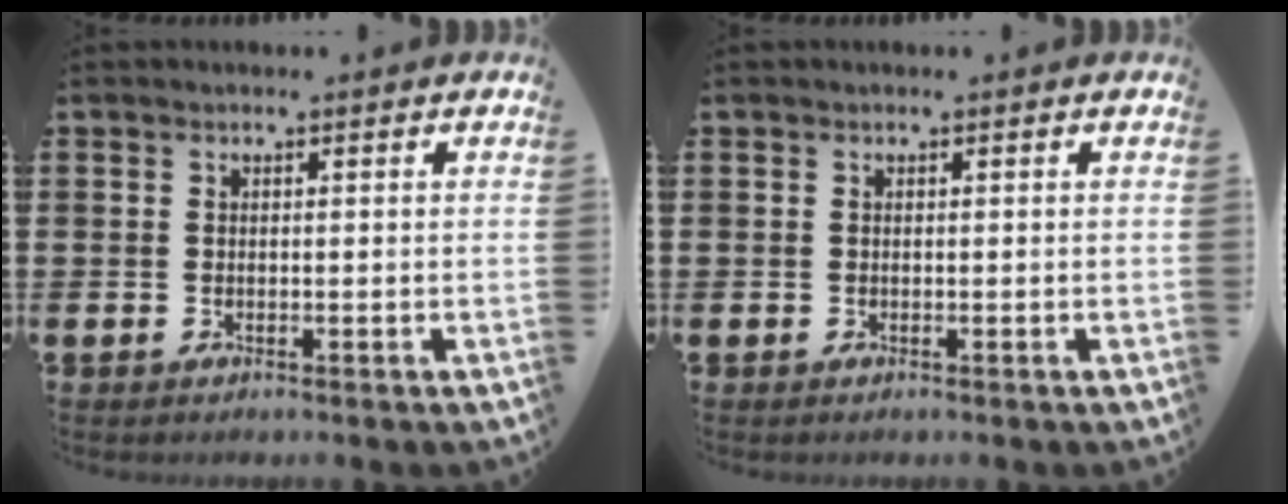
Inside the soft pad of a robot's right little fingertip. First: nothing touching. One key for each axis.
{"total": 0.0}